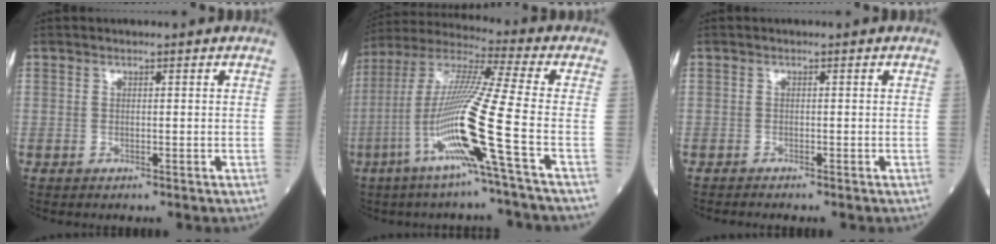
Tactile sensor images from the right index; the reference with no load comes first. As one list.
[{"total": 16.2, "force": [-5.7, -2.4, 15.0], "torque": [-0.302, -0.014, -0.119]}, {"total": 0.7, "force": [-0.7, -0.2, 0.0], "torque": [-0.004, -0.002, -0.015]}]